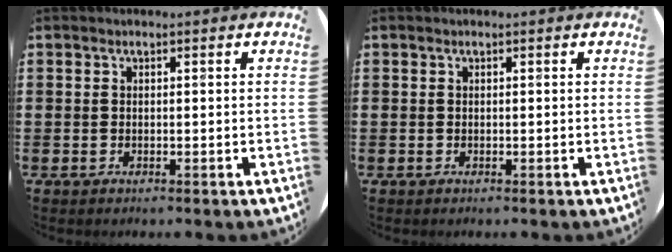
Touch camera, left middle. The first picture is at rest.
{"total": 0.0}